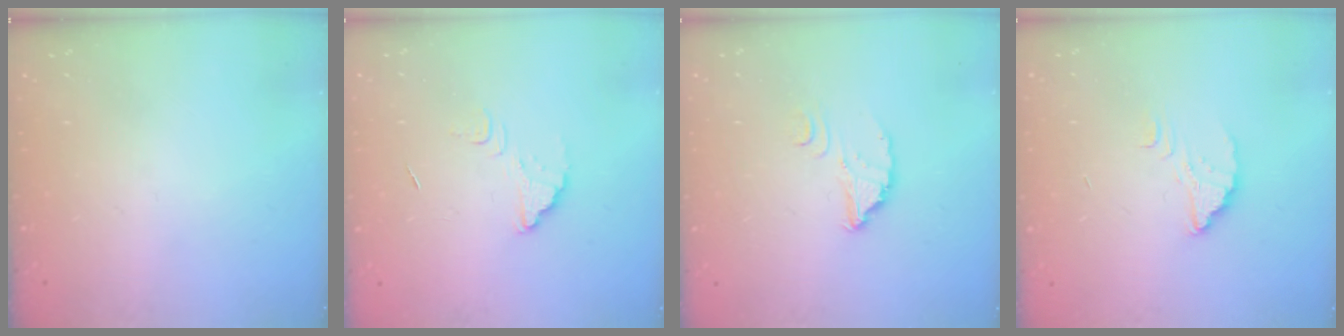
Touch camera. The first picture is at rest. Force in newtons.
{"total": 6.4, "press": 6.4, "slide": 0.5}
{"total": 4.2, "press": 4.1, "slide": 0.2}
{"total": 2.2, "press": 2.2, "slide": 0.1}